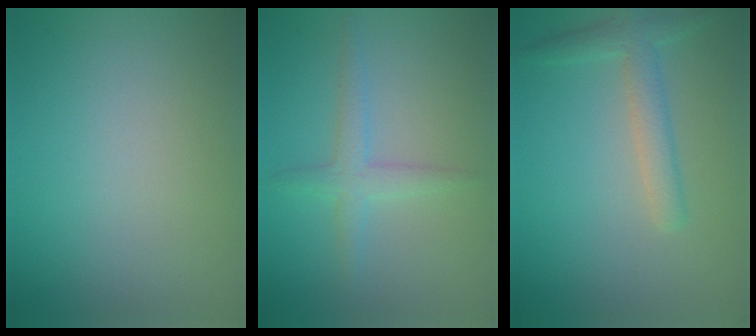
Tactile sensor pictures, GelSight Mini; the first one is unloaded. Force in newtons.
{"total": 2.3, "press": 2.3, "slide": 0.1}
{"total": 2.8, "press": 2.8, "slide": 0.1}